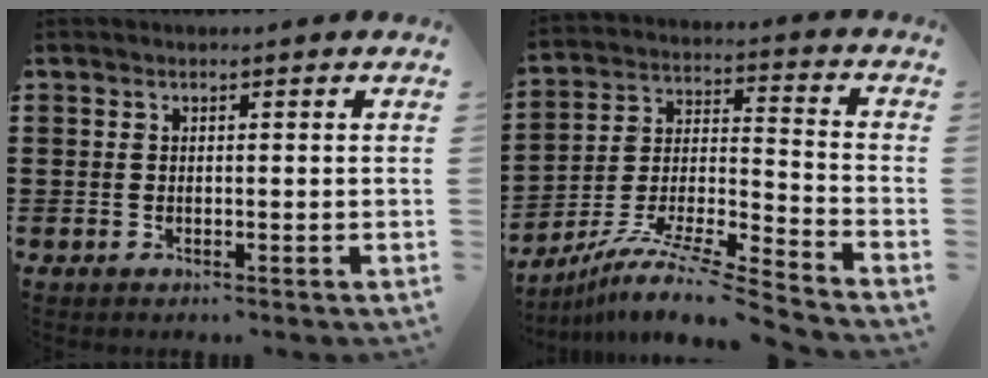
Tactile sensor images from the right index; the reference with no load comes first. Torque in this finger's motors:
{"motor_torque": [0.48, 0.48, 0.16, 0.05]}